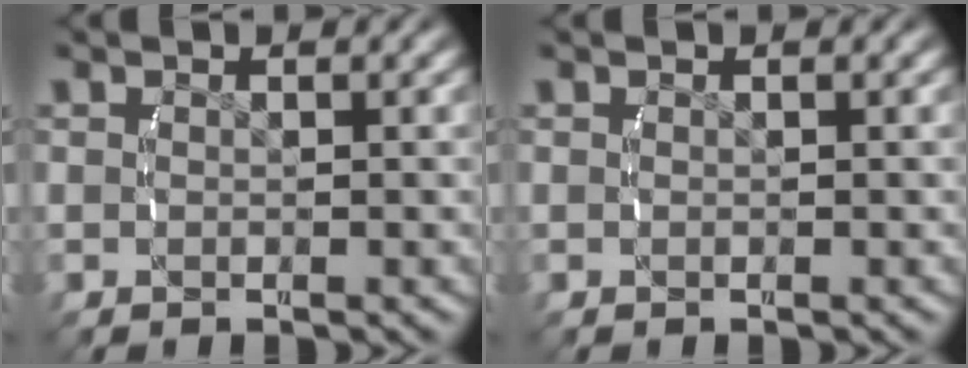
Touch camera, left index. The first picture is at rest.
{"total": 0.0}